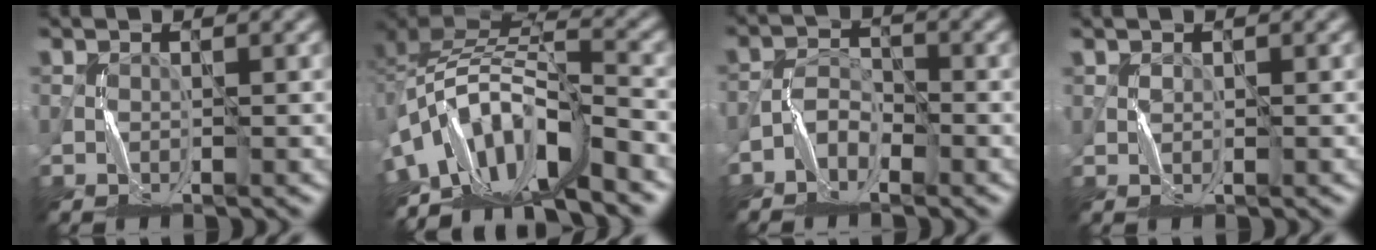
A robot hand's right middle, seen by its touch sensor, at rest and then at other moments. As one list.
[{"total": 10.3, "force": [-6.5, 4.5, 6.6], "torque": [-0.117, 0.001, -0.113]}, {"total": 2.3, "force": [-1.7, 1.3, 0.8], "torque": [-0.013, 0.008, -0.040]}, {"total": 0.6, "force": [0.5, 0.3, 0.1], "torque": [0.000, 0.000, 0.009]}]